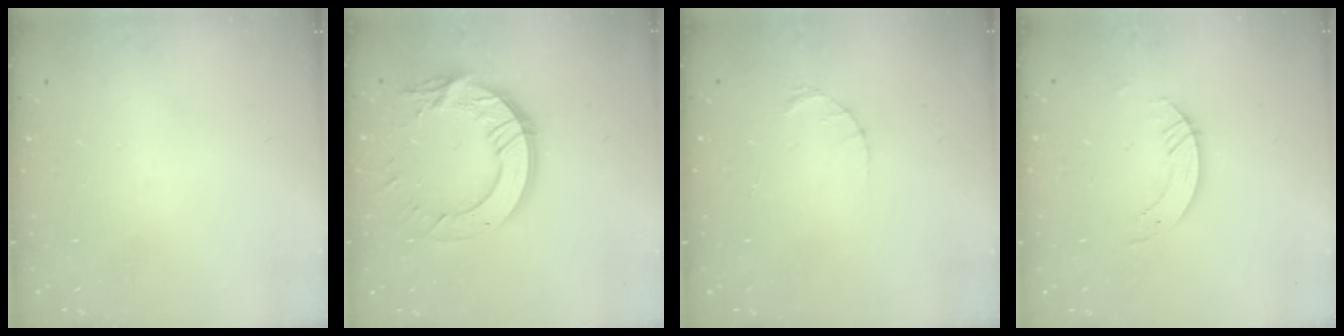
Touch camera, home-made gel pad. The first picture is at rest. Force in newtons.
{"total": 15.4, "press": 15.3, "slide": 1.3}
{"total": 1.4, "press": 1.4, "slide": 0.2}
{"total": 3.6, "press": 3.6, "slide": 0.3}